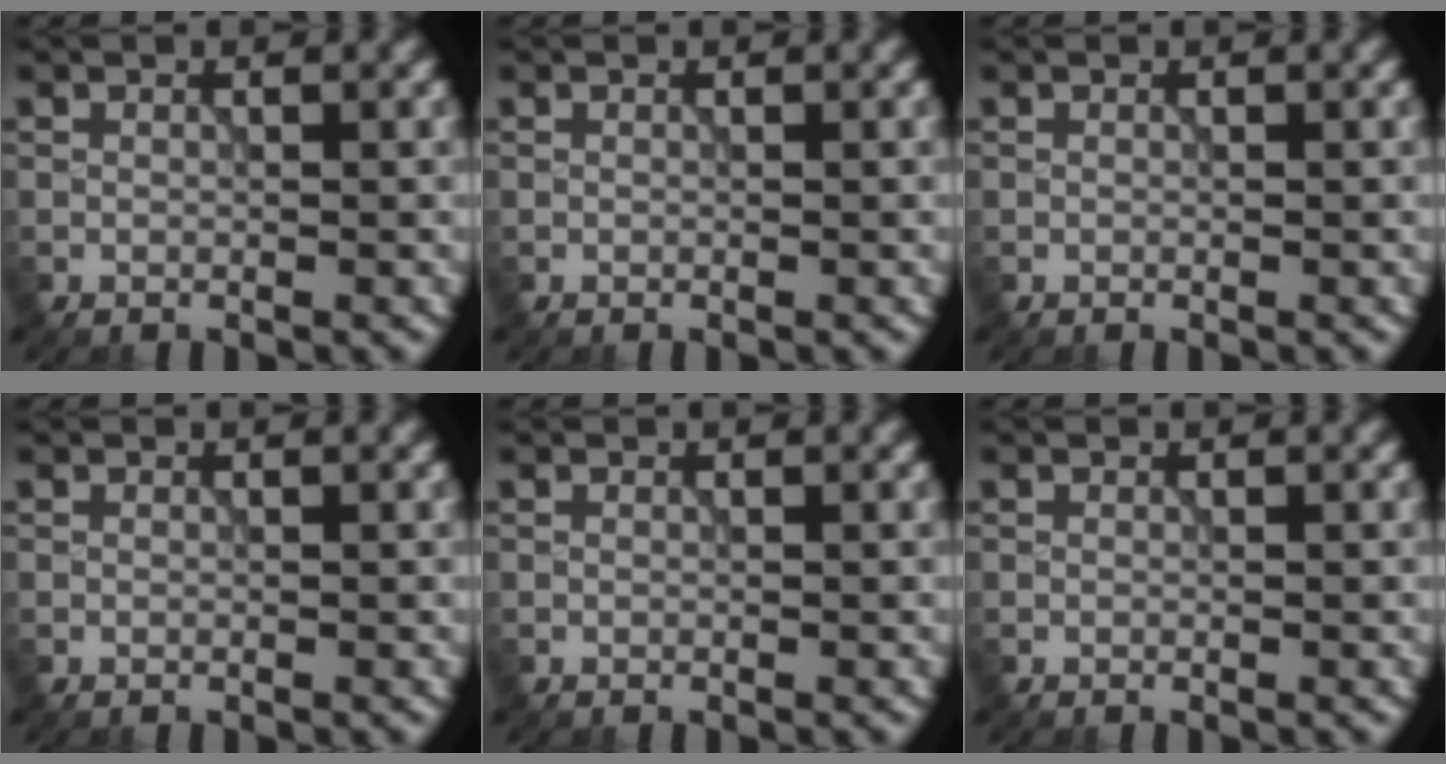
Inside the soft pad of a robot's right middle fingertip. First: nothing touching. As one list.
[{"total": 0.0}, {"total": 0.0}, {"total": 0.0}, {"total": 0.0}, {"total": 0.0}]